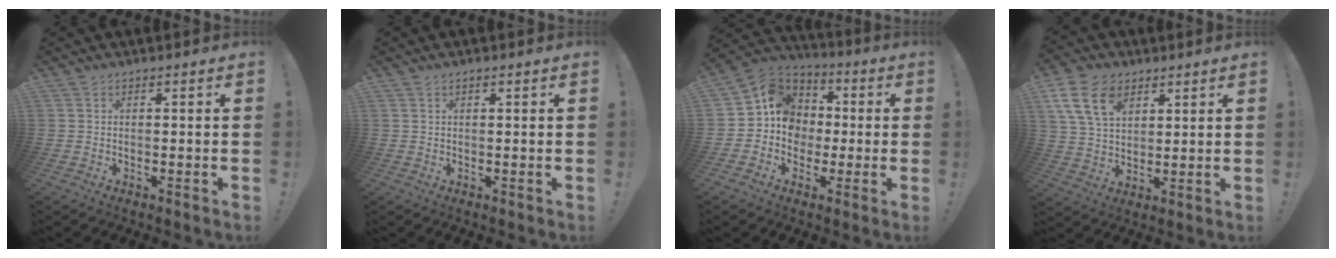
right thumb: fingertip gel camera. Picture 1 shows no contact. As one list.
[{"total": 0.6, "force": [0.4, 0.2, 0.4], "torque": [-0.006, 0.001, 0.006]}, {"total": 12.0, "force": [0.2, 11.3, 4.2], "torque": [-0.057, 0.015, 0.018]}, {"total": 13.4, "force": [6.7, 9.1, 7.3], "torque": [-0.136, -0.017, 0.131]}]